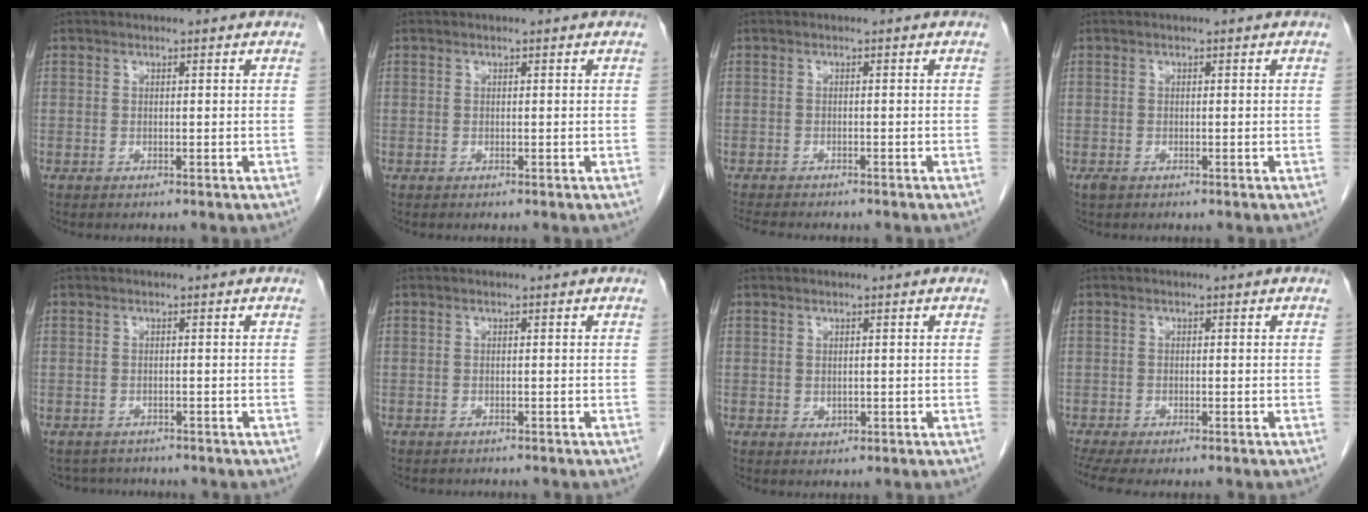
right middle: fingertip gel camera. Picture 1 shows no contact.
{"total": 0.0}
{"total": 6.1, "force": [-5.3, 1.3, 2.6], "torque": [-0.039, -0.008, -0.079]}
{"total": 0.8, "force": [-0.5, 0.5, 0.5], "torque": [-0.015, -0.001, -0.006]}
{"total": 4.3, "force": [-4.0, 1.6, 0.3], "torque": [-0.002, 0.002, -0.052]}
{"total": 2.3, "force": [-2.2, 0.7, 0.5], "torque": [-0.011, -0.005, -0.026]}
{"total": 0.8, "force": [0.1, 0.6, 0.4], "torque": [-0.007, 0.000, 0.005]}
{"total": 6.0, "force": [-4.7, 1.6, 3.3], "torque": [-0.058, -0.006, -0.077]}